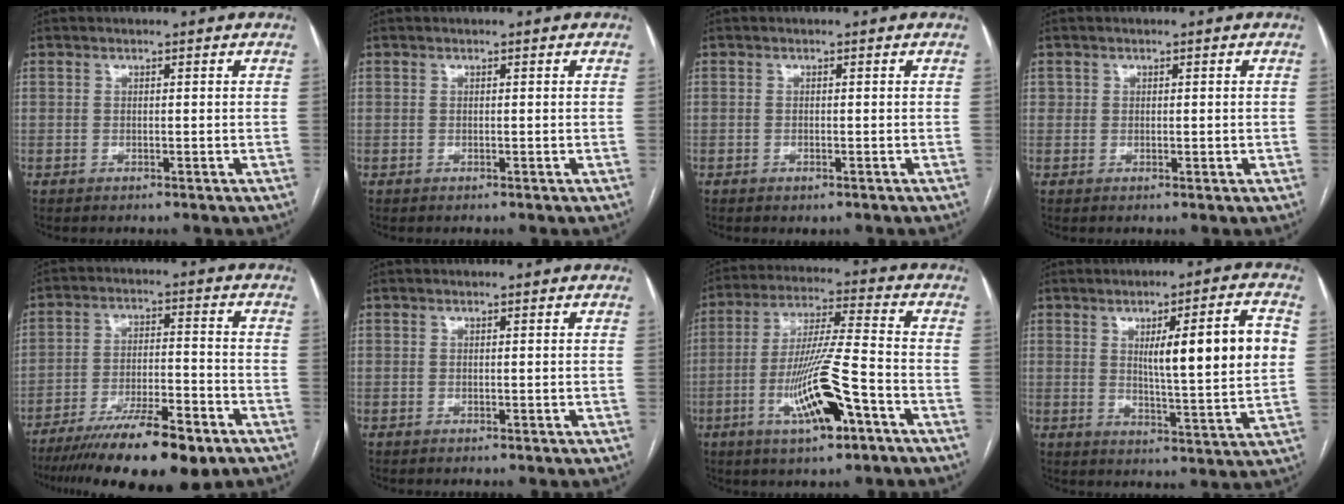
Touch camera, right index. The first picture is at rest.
{"total": 0.0}
{"total": 0.7, "force": [-0.4, 0.3, 0.5], "torque": [-0.007, -0.001, -0.002]}
{"total": 1.4, "force": [0.3, 1.2, 0.6], "torque": [-0.009, 0.003, 0.007]}
{"total": 16.3, "force": [-11.6, 2.7, 11.1], "torque": [-0.167, -0.025, -0.191]}
{"total": 0.0}
{"total": 13.3, "force": [-5.4, 1.4, 12.1], "torque": [-0.235, -0.007, -0.091]}
{"total": 13.3, "force": [2.8, 0.4, 13.0], "torque": [-0.190, 0.001, 0.043]}